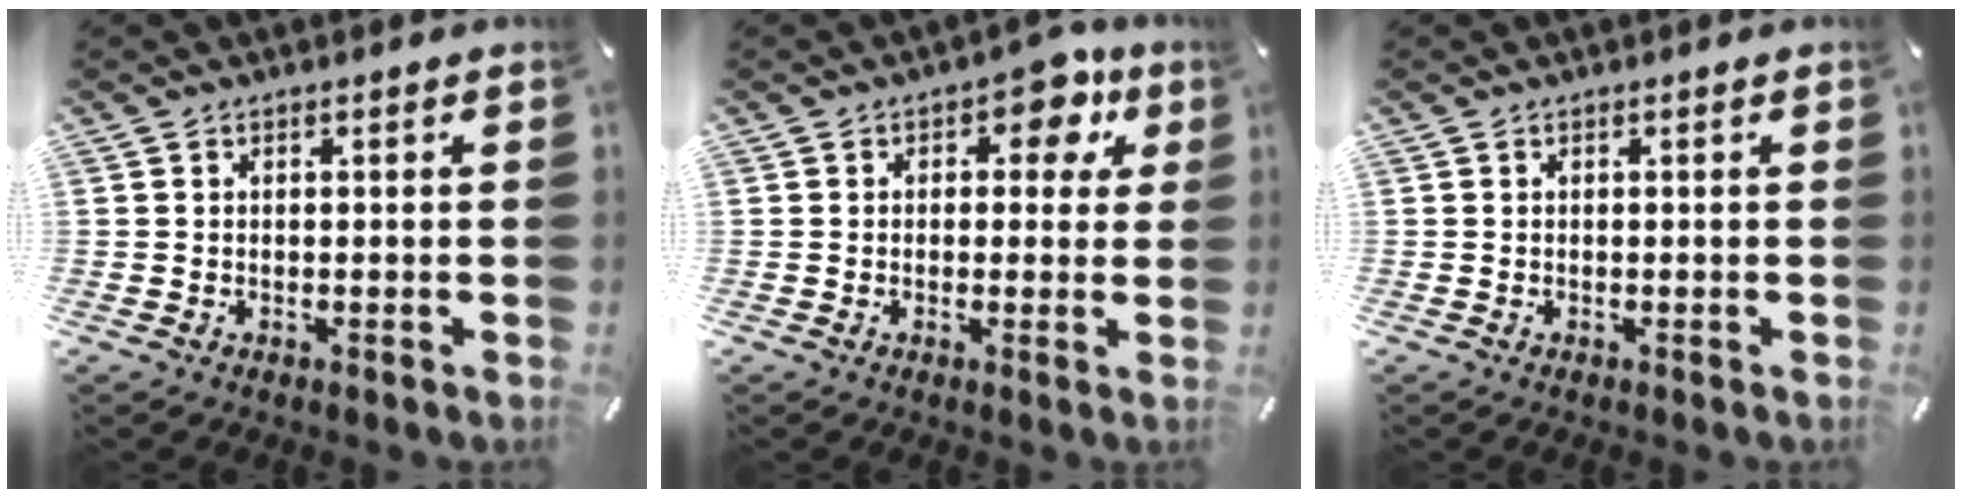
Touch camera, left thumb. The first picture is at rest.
{"total": 7.5, "force": [3.1, 4.6, 5.1], "torque": [-0.055, -0.011, 0.044]}
{"total": 0.0}